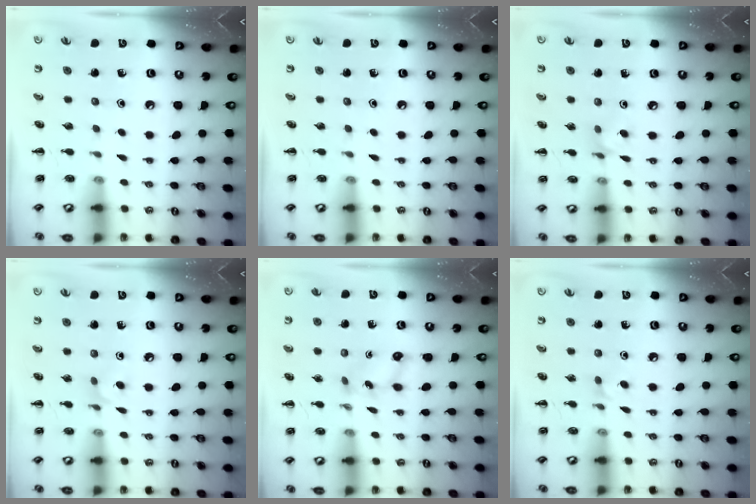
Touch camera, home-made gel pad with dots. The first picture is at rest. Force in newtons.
{"total": 0.0}
{"total": 4.7, "press": 4.5, "slide": 1.2}
{"total": 5.0, "press": 4.7, "slide": 1.7}
{"total": 2.5, "press": 2.4, "slide": 0.7}
{"total": 4.5, "press": 4.1, "slide": 1.8}